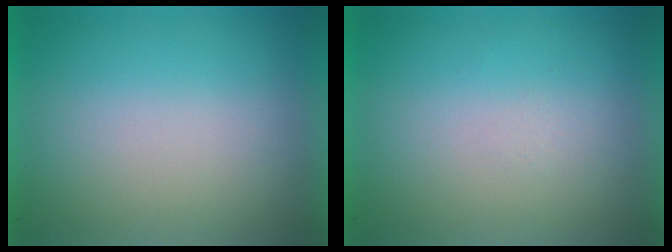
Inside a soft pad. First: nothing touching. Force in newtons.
{"total": 1.0}